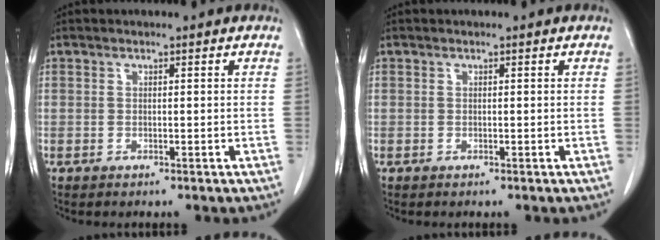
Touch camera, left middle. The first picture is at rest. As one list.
[{"total": 0.0}]